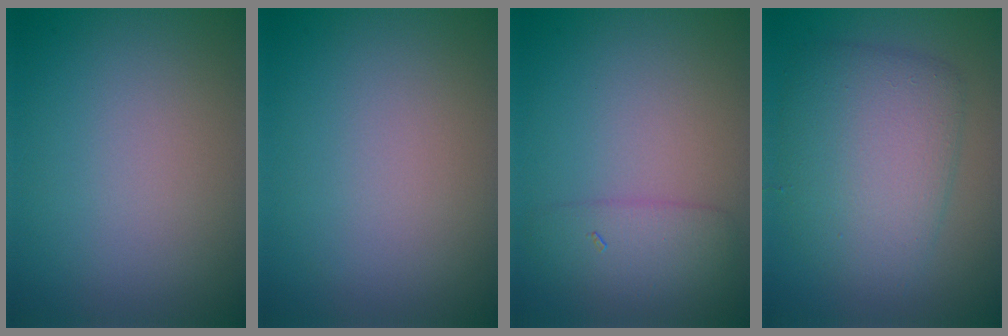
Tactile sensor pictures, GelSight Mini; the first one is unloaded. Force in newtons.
{"total": 0.0}
{"total": 2.7, "press": 2.7, "slide": 0.1}
{"total": 6.1, "press": 6.1, "slide": 0.1}